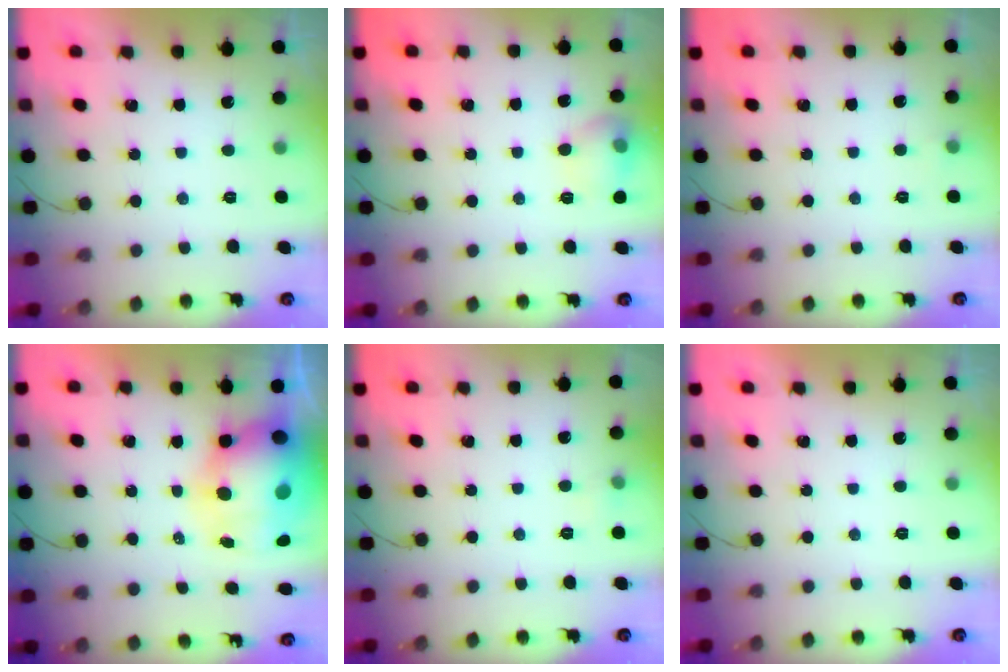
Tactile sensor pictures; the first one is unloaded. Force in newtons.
{"total": 8.8, "press": 8.8, "slide": 0.7}
{"total": 2.8, "press": 2.5, "slide": 1.1}
{"total": 18.2, "press": 17.6, "slide": 4.4}
{"total": 3.8, "press": 3.6, "slide": 1.2}
{"total": 0.0}